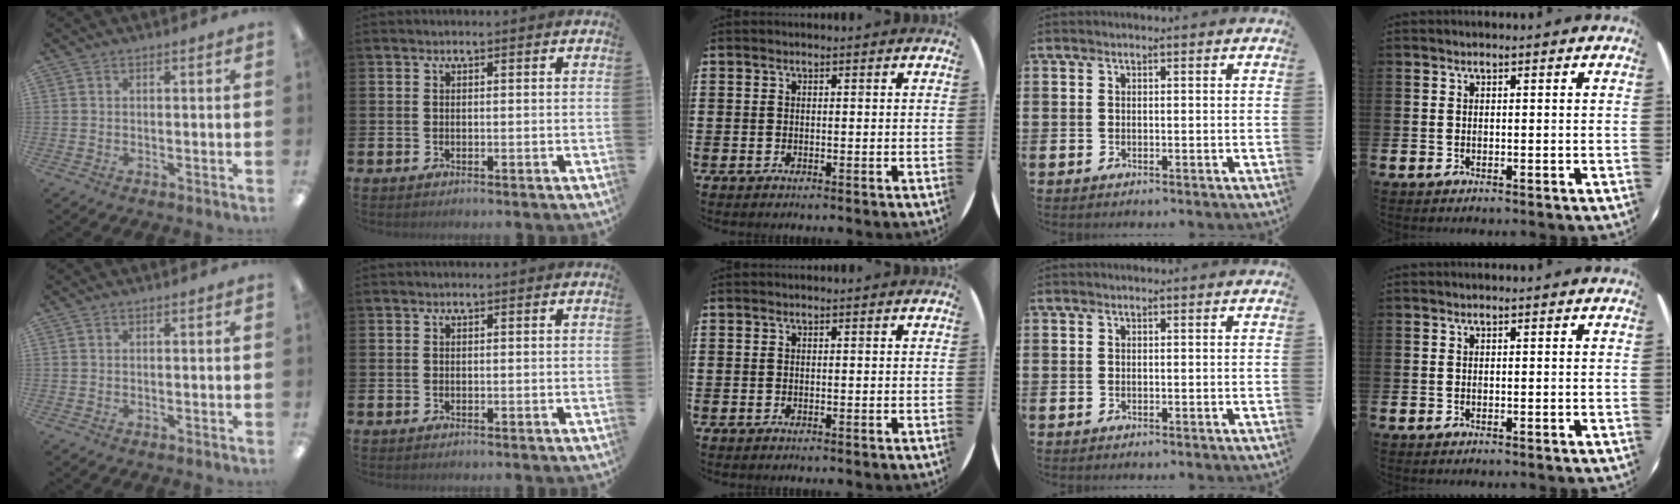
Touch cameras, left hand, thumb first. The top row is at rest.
{}